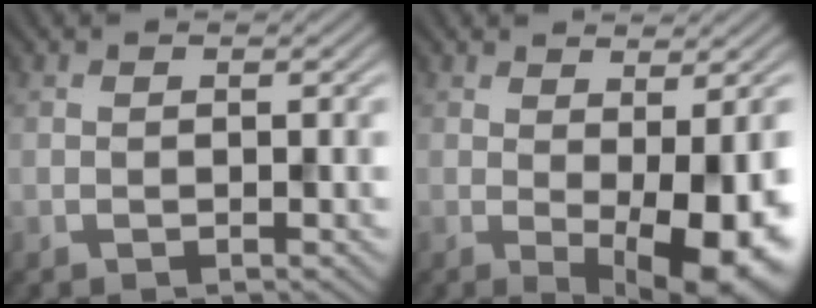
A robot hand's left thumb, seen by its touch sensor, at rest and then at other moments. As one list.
[{"total": 10.1, "force": [-1.6, 2.8, 9.5], "torque": [-0.136, -0.009, -0.012]}]